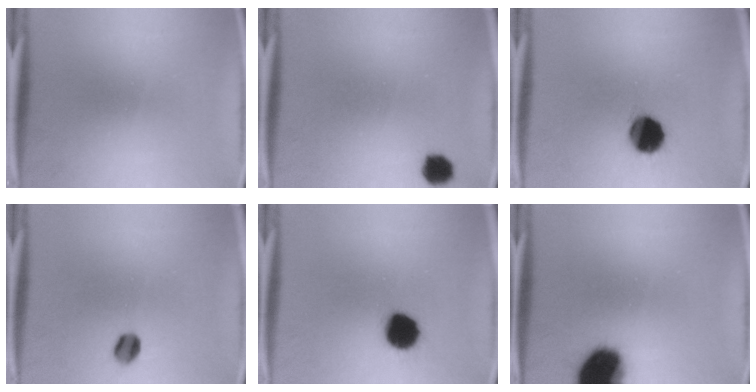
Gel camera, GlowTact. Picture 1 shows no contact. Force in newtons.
{"total": 3.9}
{"total": 11.2}
{"total": 3.4}
{"total": 10.1}
{"total": 16.4}